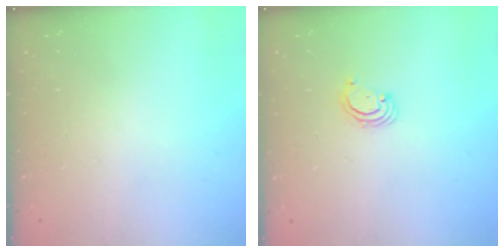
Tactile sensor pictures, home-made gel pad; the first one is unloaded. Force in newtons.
{"total": 2.5, "press": 2.5, "slide": 0.2}